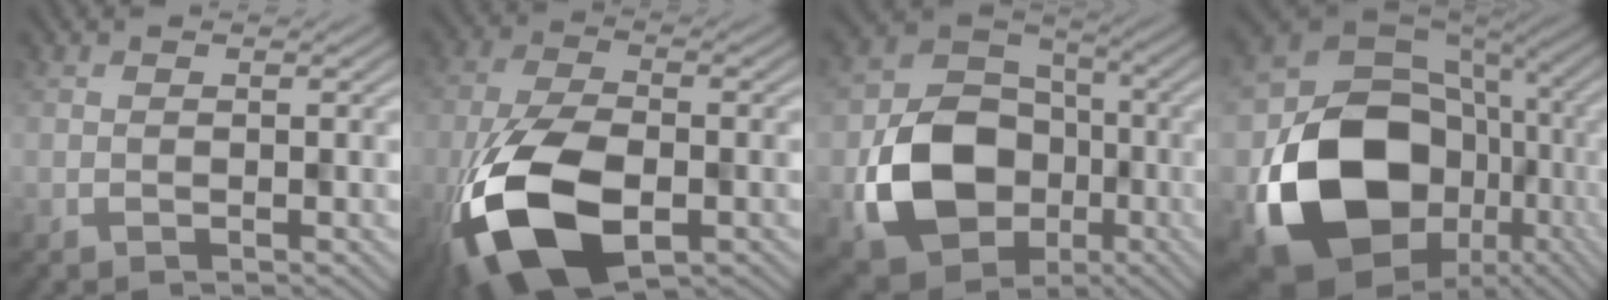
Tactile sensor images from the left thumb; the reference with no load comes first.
{"total": 13.9, "force": [-6.5, 6.9, 10.2], "torque": [-0.223, -0.038, -0.119]}
{"total": 12.3, "force": [-4.1, 9.8, 6.1], "torque": [-0.131, -0.027, -0.074]}
{"total": 16.9, "force": [-4.3, 13.9, 8.6], "torque": [-0.178, -0.066, -0.043]}